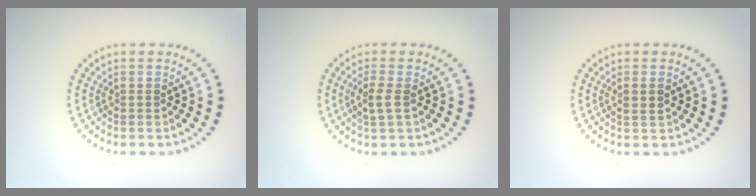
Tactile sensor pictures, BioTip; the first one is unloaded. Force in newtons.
{"total": 1.6, "press": 1.5, "slide": 0.7}
{"total": 1.2, "press": 1.1, "slide": 0.4}